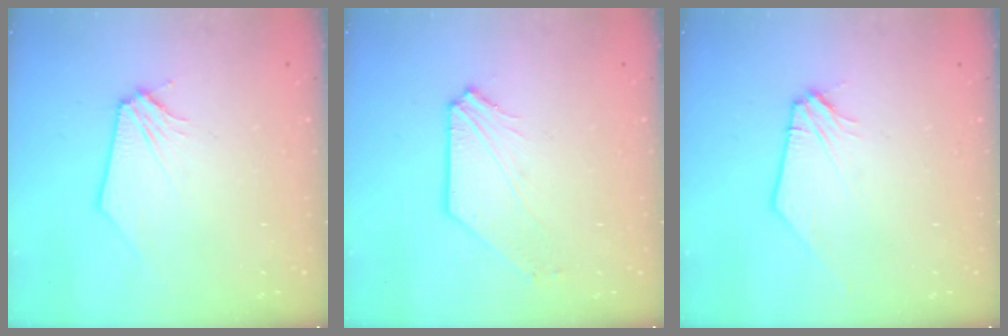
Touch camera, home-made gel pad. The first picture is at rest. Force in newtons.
{"total": 4.0, "press": 4.0, "slide": 0.7}
{"total": 1.2, "press": 1.2, "slide": 0.1}